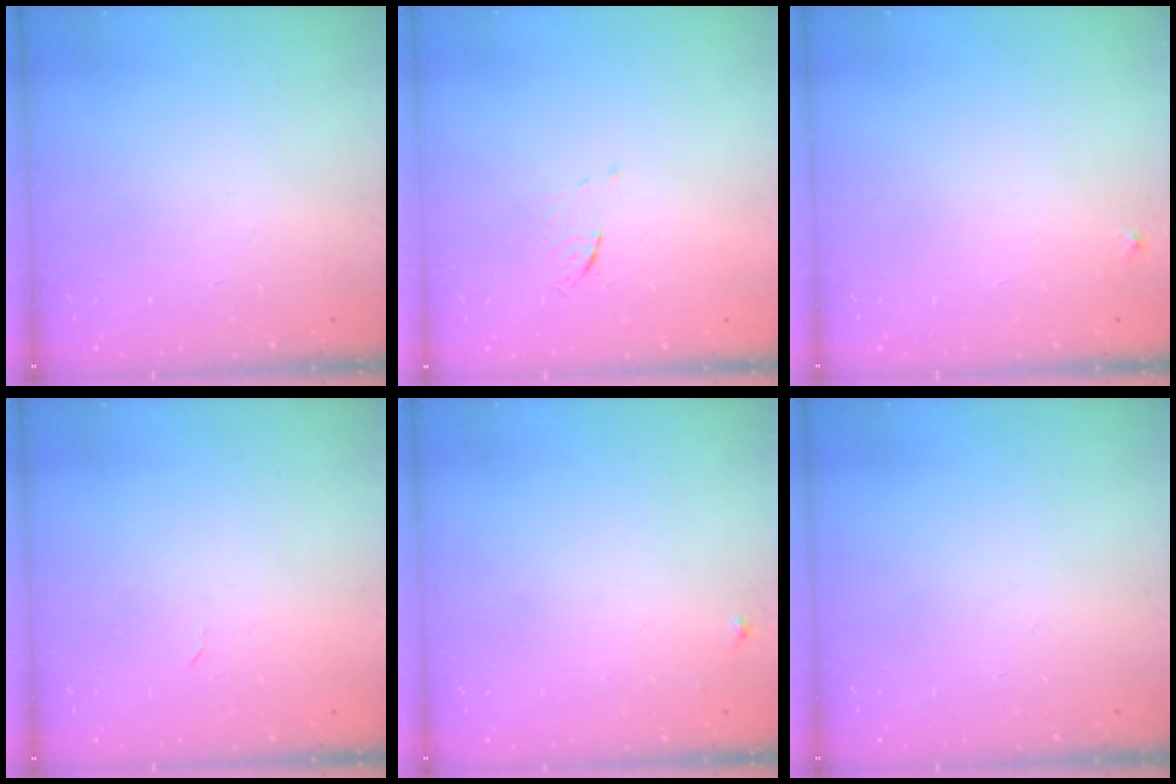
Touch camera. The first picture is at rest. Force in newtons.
{"total": 3.6, "press": 3.4, "slide": 1.4}
{"total": 2.3, "press": 2.3, "slide": 0.2}
{"total": 2.3, "press": 2.3, "slide": 0.4}
{"total": 4.1, "press": 4.1, "slide": 0.6}
{"total": 0.0}